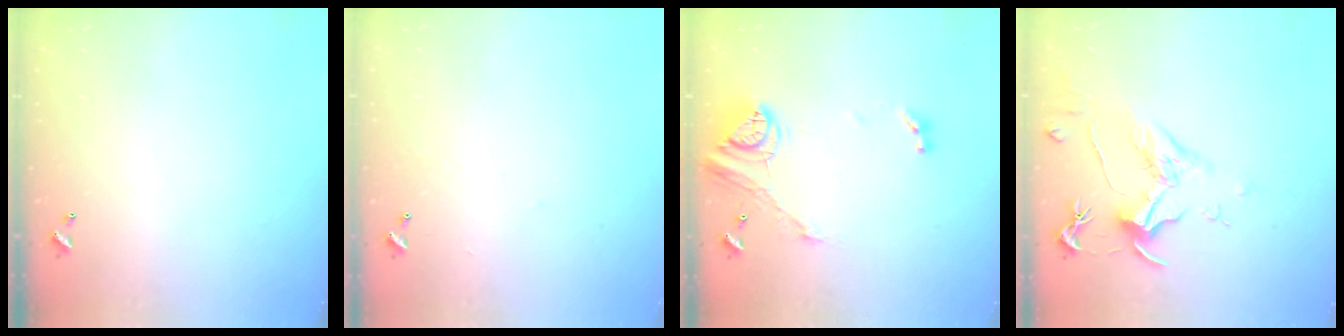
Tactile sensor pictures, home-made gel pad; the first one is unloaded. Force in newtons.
{"total": 0.9, "press": 0.7, "slide": 0.4}
{"total": 14.9, "press": 14.8, "slide": 1.7}
{"total": 1.6, "press": 1.4, "slide": 0.7}